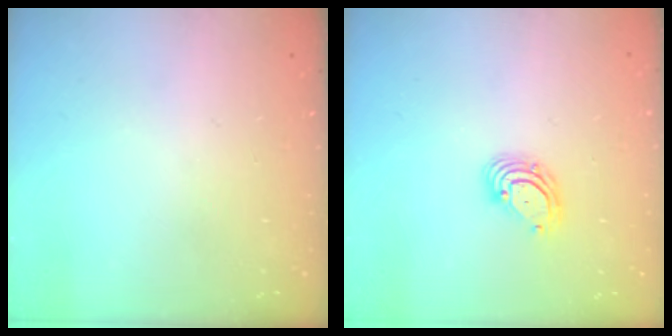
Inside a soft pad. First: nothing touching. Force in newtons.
{"total": 4.9, "press": 4.9, "slide": 0.5}